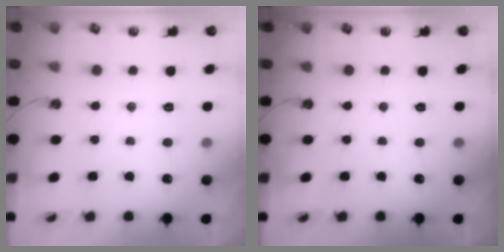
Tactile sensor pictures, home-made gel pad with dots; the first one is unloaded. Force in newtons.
{"total": 0.0}